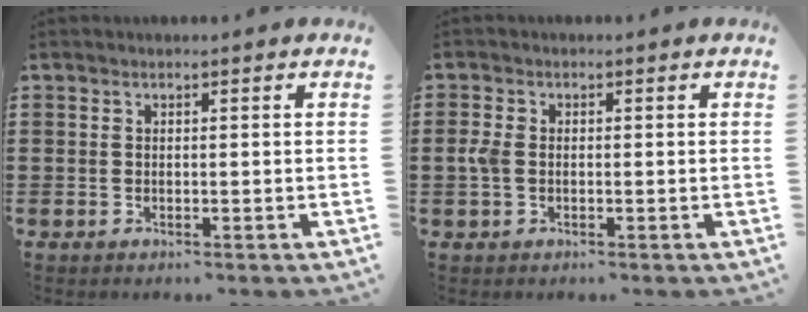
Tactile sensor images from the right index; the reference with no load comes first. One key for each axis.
{"total": 2.3, "fx": -0.2, "fy": 1.5, "fz": 1.7, "tx": -0.052, "ty": 0.000, "tz": -0.009}